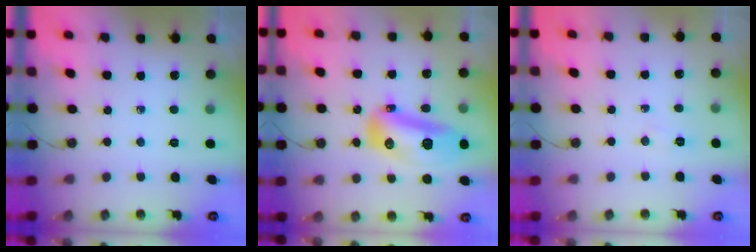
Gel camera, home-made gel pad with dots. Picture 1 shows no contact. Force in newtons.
{"total": 16.6, "press": 16.4, "slide": 2.3}
{"total": 3.0, "press": 3.0, "slide": 0.5}